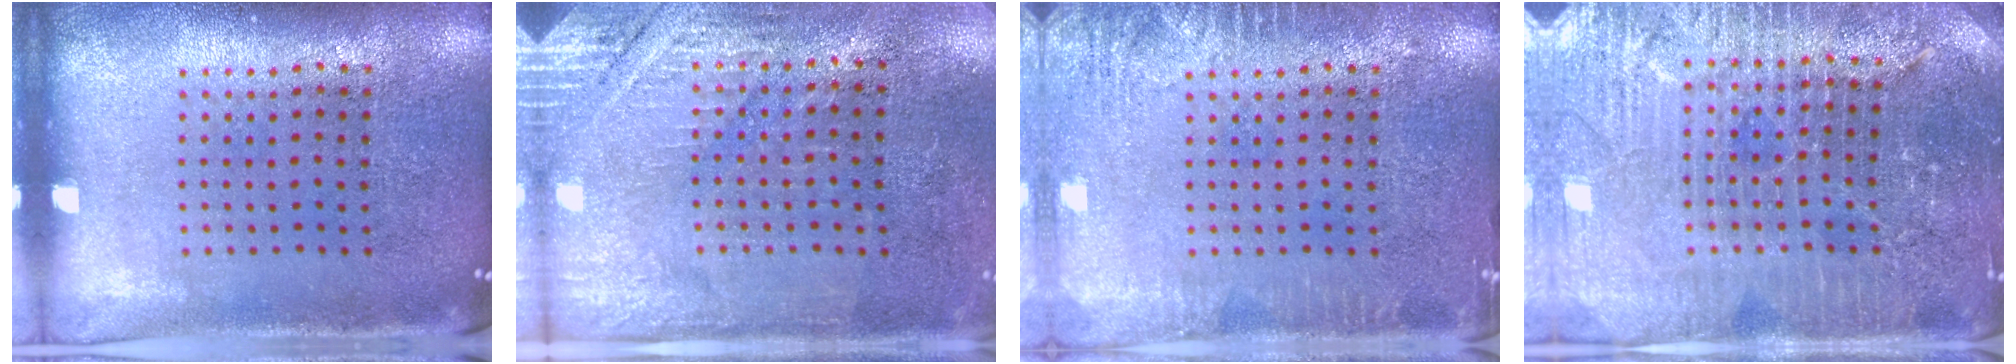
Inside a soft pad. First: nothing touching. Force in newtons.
{"total": 2.8, "press": 2.7, "slide": 0.9}
{"total": 2.5, "press": 2.5, "slide": 0.4}
{"total": 4.3, "press": 4.1, "slide": 1.4}